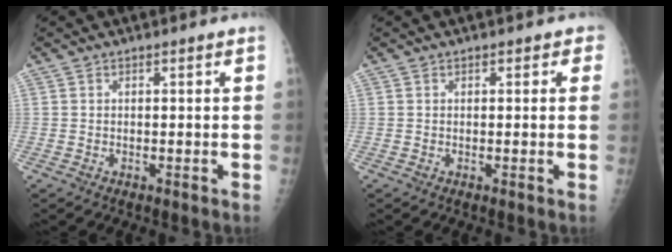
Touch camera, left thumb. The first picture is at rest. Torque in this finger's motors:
{"motor_torque": [-0.13, 0.04, -0.21, -0.18, 0.04]}